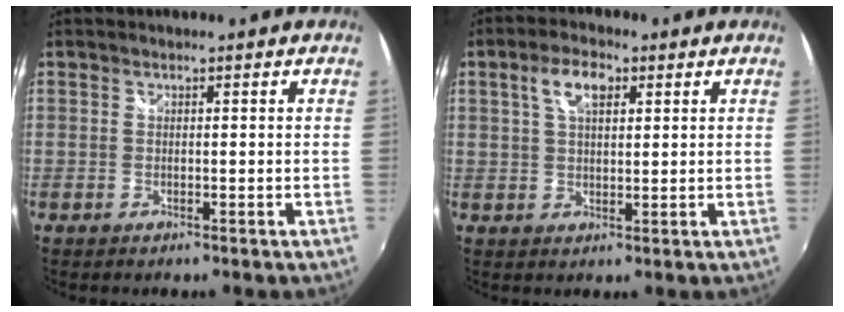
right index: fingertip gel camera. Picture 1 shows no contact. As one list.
[{"total": 5.7, "force": [2.3, 2.8, 4.3], "torque": [-0.079, 0.015, 0.041]}]